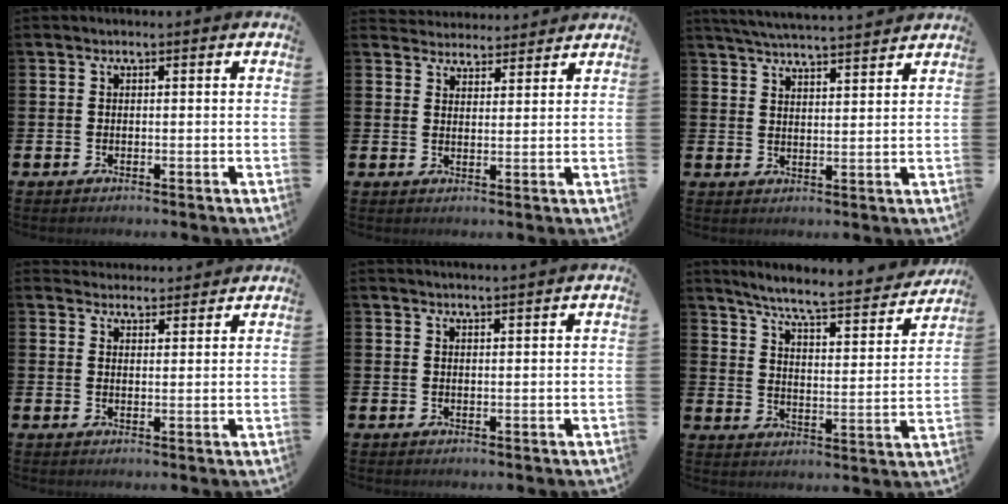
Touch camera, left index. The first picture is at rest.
{"total": 3.8, "force": [3.6, 0.9, -0.4], "torque": [0.003, -0.021, 0.066]}
{"total": 4.8, "force": [4.8, -0.3, 0.5], "torque": [-0.025, -0.029, 0.085]}
{"total": 3.3, "force": [3.2, 0.7, -0.3], "torque": [0.000, -0.016, 0.060]}
{"total": 1.4, "force": [1.4, -0.3, -0.1], "torque": [0.008, -0.010, 0.025]}
{"total": 7.0, "force": [6.4, 0.5, 2.7], "torque": [-0.076, -0.051, 0.103]}